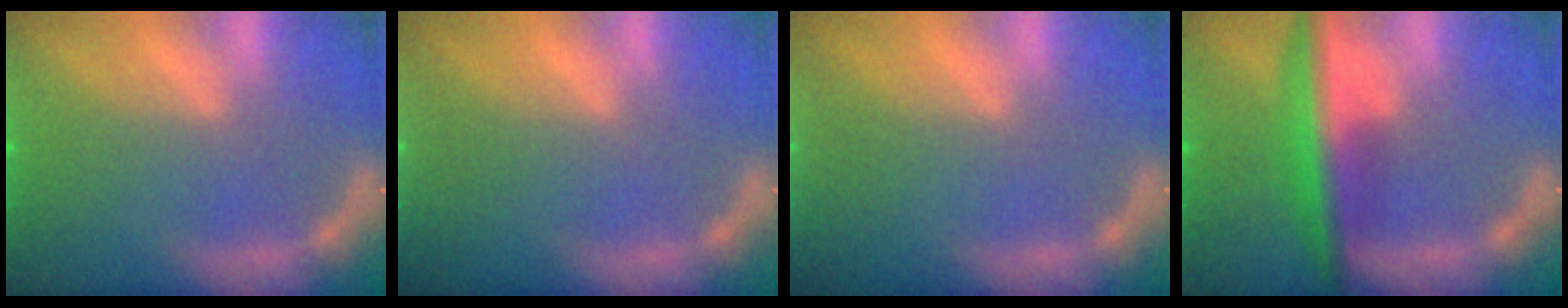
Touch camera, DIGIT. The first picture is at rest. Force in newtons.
{"total": 6.5}
{"total": 8.5}
{"total": 6.6}